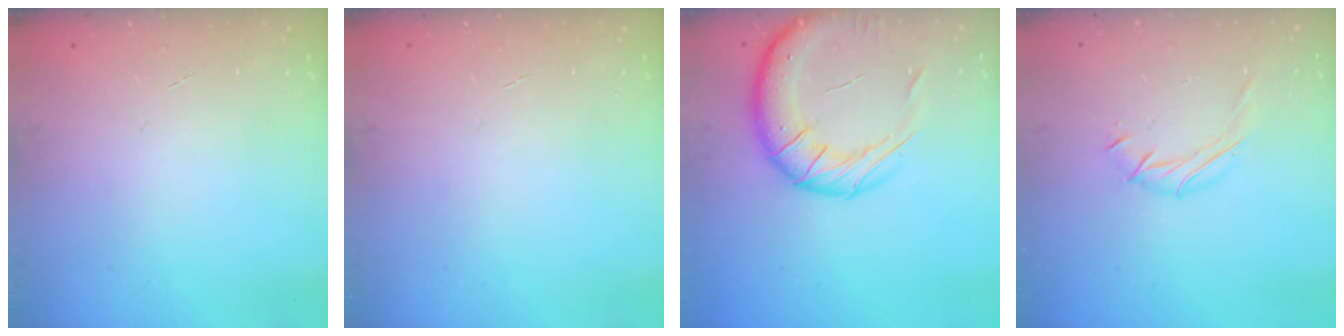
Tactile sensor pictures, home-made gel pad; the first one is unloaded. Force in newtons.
{"total": 0.0}
{"total": 16.4, "press": 16.3, "slide": 1.9}
{"total": 6.3, "press": 6.3, "slide": 0.6}